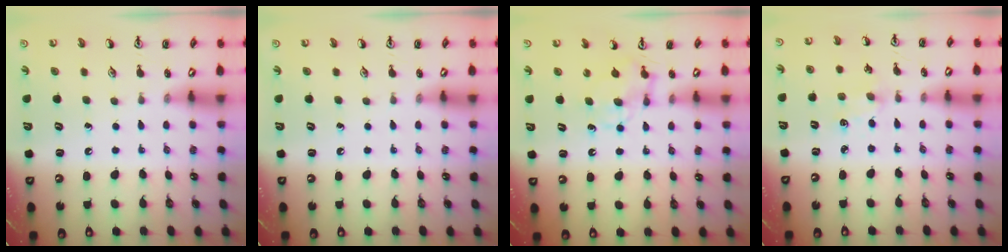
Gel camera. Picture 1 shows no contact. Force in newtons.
{"total": 0.0}
{"total": 4.7, "press": 4.6, "slide": 0.8}
{"total": 1.2, "press": 1.2, "slide": 0.2}